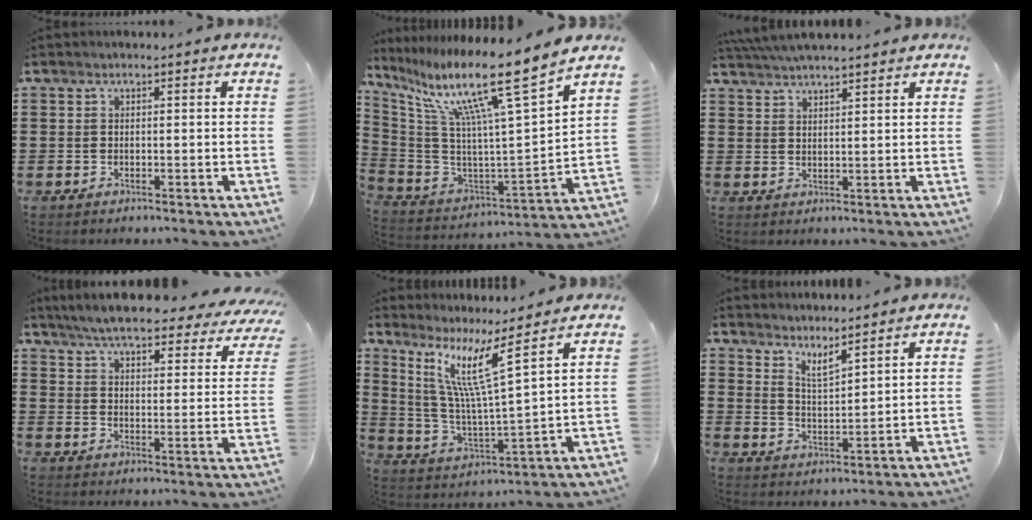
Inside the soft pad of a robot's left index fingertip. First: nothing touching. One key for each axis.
{"total": 14.5, "fx": 10.1, "fy": -0.6, "fz": 10.4, "tx": -0.218, "ty": -0.066, "tz": 0.150}
{"total": 3.8, "fx": 3.6, "fy": -0.2, "fz": 1.1, "tx": -0.031, "ty": -0.005, "tz": 0.068}
{"total": 6.2, "fx": 5.7, "fy": 0.1, "fz": 2.4, "tx": -0.072, "ty": -0.036, "tz": 0.095}
{"total": 9.9, "fx": 6.4, "fy": 0.0, "fz": 7.5, "tx": -0.165, "ty": -0.036, "tz": 0.108}
{"total": 3.7, "fx": 3.5, "fy": -0.1, "fz": 1.1, "tx": -0.029, "ty": -0.013, "tz": 0.064}